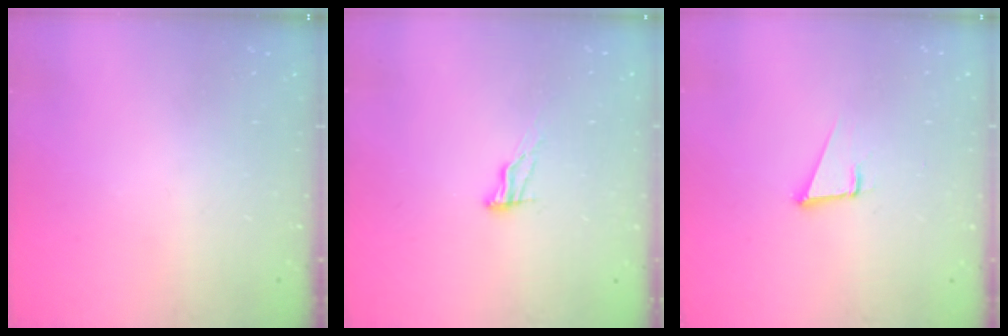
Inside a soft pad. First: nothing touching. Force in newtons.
{"total": 5.1, "press": 5.1, "slide": 0.5}
{"total": 4.3, "press": 3.4, "slide": 2.6}